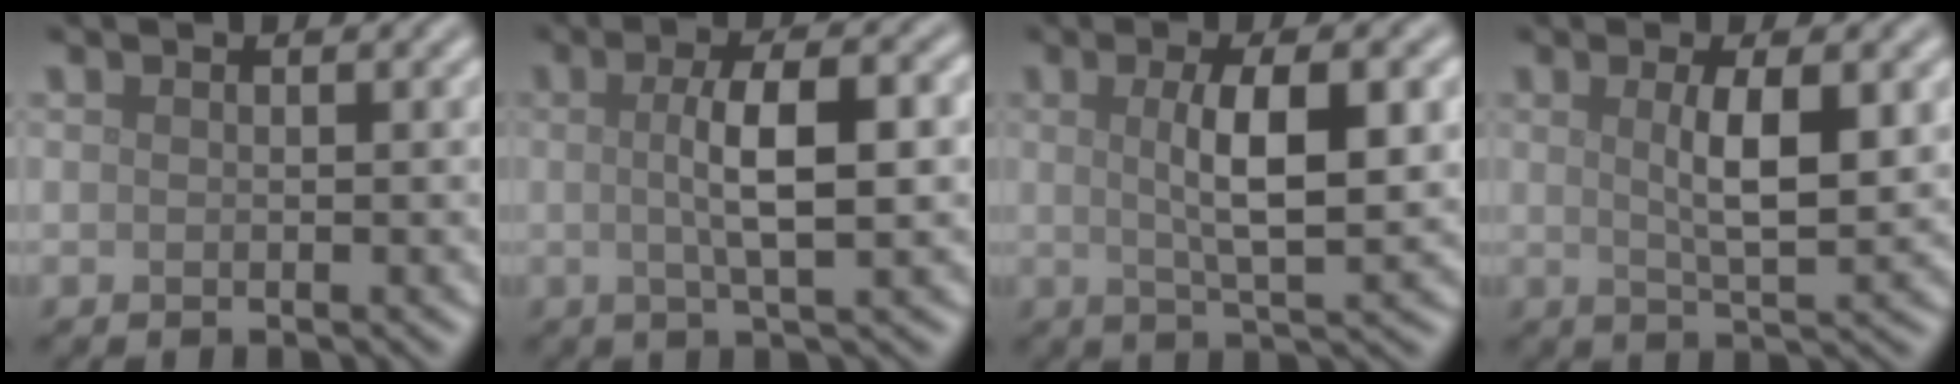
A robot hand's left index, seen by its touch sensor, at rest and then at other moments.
{"total": 5.7, "force": [0.3, 1.5, 5.5], "torque": [-0.091, 0.009, 0.004]}
{"total": 6.5, "force": [0.9, 1.7, 6.2], "torque": [-0.099, 0.006, 0.016]}
{"total": 5.0, "force": [0.9, 1.2, 4.7], "torque": [-0.079, 0.000, 0.018]}